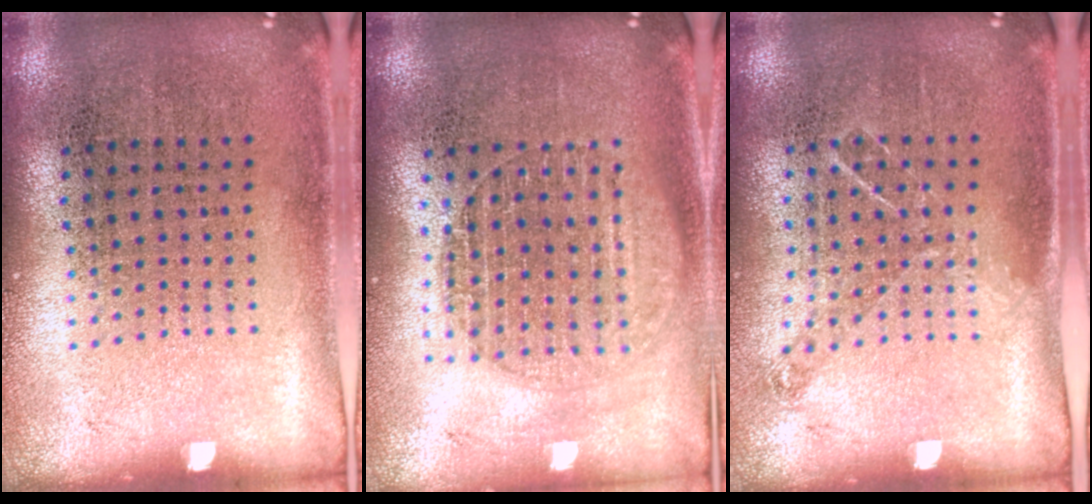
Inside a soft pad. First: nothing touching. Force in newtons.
{"total": 1.6, "press": 1.4, "slide": 0.8}
{"total": 0.8, "press": 0.8, "slide": 0.2}